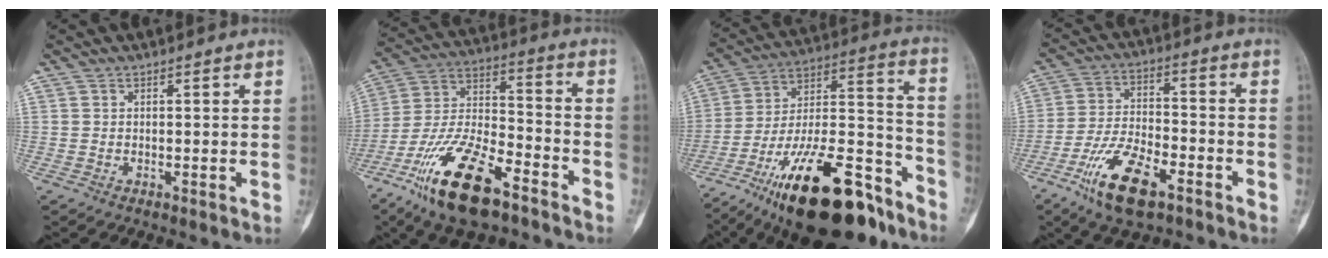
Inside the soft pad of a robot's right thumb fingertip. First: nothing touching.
{"total": 20.3, "force": [-12.5, 7.9, 14.0], "torque": [-0.268, 0.065, -0.229]}
{"total": 30.0, "force": [-19.3, 10.6, 20.3], "torque": [-0.285, 0.084, -0.319]}
{"total": 13.8, "force": [-7.9, 5.9, 9.7], "torque": [-0.173, 0.036, -0.144]}